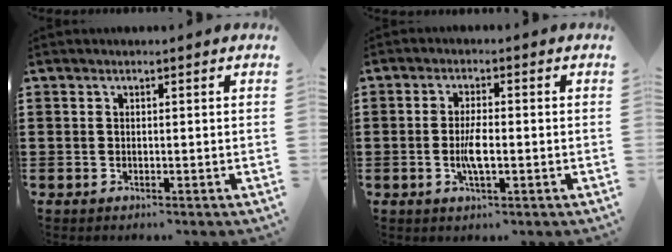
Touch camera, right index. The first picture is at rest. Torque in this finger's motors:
{"motor_torque": [1.38, 0.76, 0.44, 0.13]}